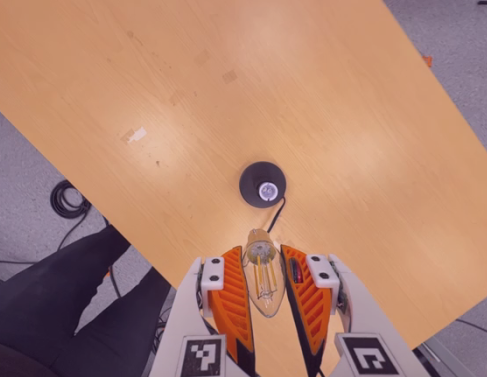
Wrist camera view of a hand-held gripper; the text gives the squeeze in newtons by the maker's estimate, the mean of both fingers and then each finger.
{"total": 10.7, "left": 10.0, "right": 11.5}